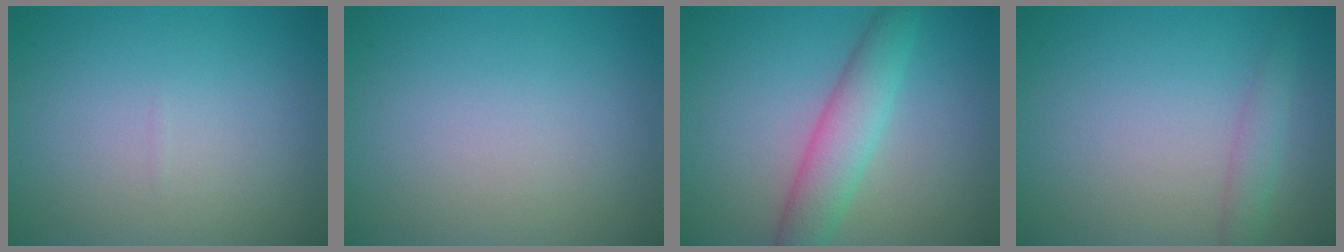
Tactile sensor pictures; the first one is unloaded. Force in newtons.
{"total": 0.0}
{"total": 4.3, "press": 4.3, "slide": 0.2}
{"total": 1.7, "press": 1.7, "slide": 0.1}